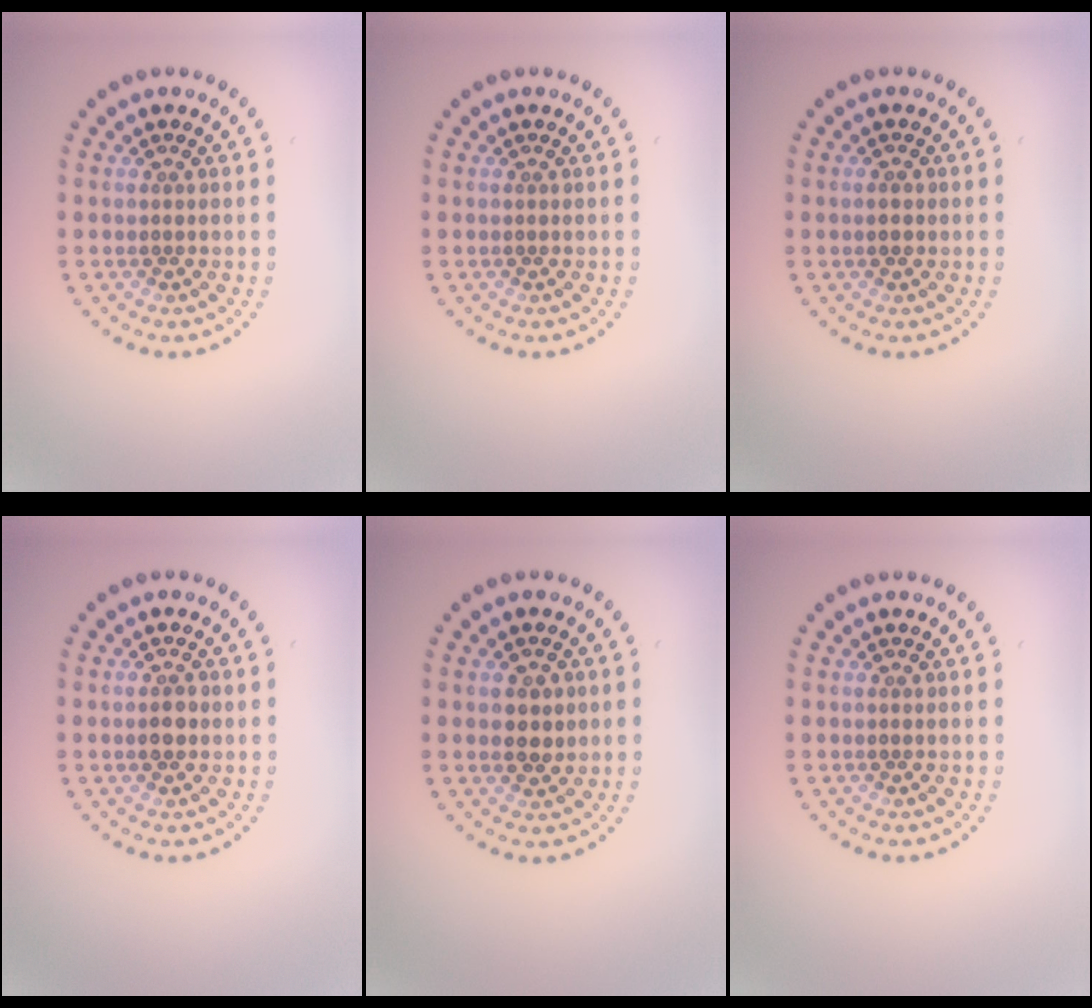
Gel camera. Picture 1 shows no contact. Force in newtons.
{"total": 0.0}
{"total": 1.4, "press": 1.4, "slide": 0.1}
{"total": 1.5, "press": 1.5, "slide": 0.2}
{"total": 2.1, "press": 2.0, "slide": 0.5}
{"total": 0.0}